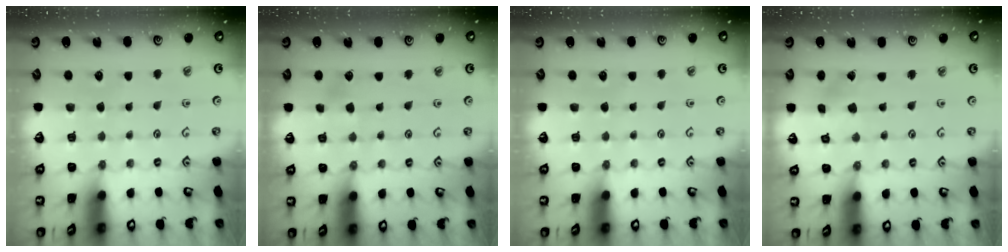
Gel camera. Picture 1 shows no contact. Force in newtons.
{"total": 2.1, "press": 2.1, "slide": 0.3}
{"total": 0.0}
{"total": 0.6, "press": 0.5, "slide": 0.2}